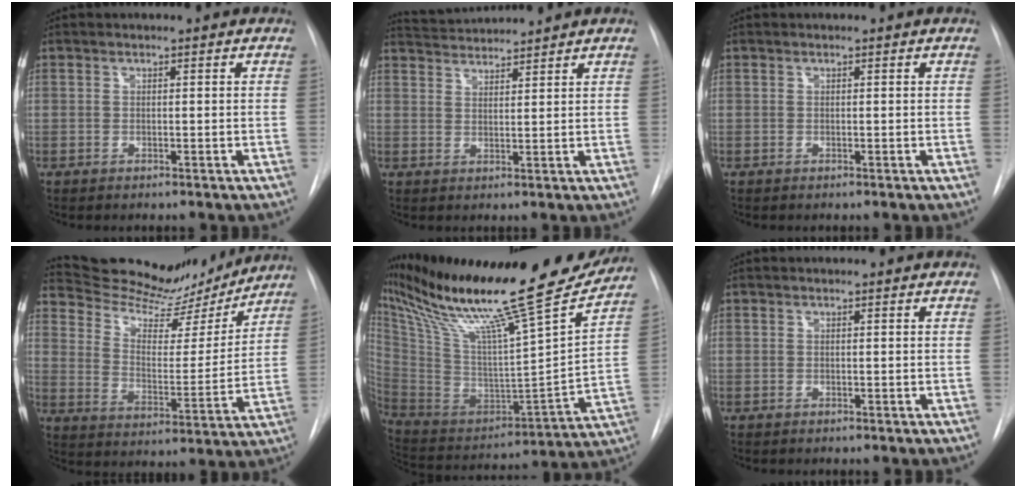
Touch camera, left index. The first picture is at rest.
{"total": 4.8, "force": [4.8, -0.6, 0.4], "torque": [-0.013, 0.018, 0.084]}
{"total": 0.0}
{"total": 17.4, "force": [16.6, 3.8, 3.6], "torque": [-0.055, -0.021, 0.241]}
{"total": 30.0, "force": [25.0, 1.9, 16.5], "torque": [-0.300, -0.063, 0.389]}
{"total": 0.0}